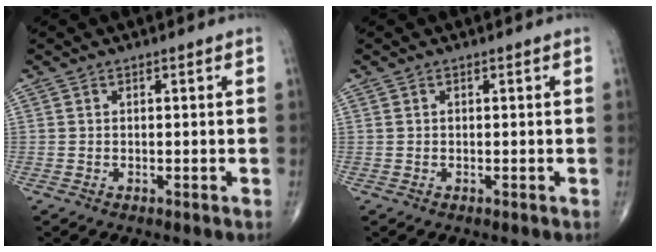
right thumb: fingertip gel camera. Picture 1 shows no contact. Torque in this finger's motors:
{"motor_torque": [0.24, 0.05, 0.19, -0.10, 0.01]}